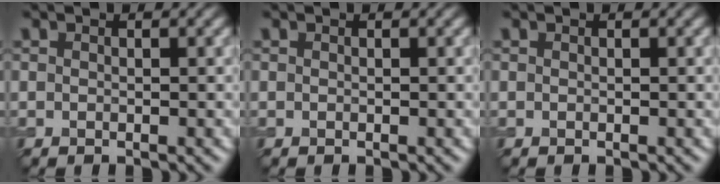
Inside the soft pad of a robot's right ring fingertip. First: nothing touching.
{"total": 0.0}
{"total": 0.0}